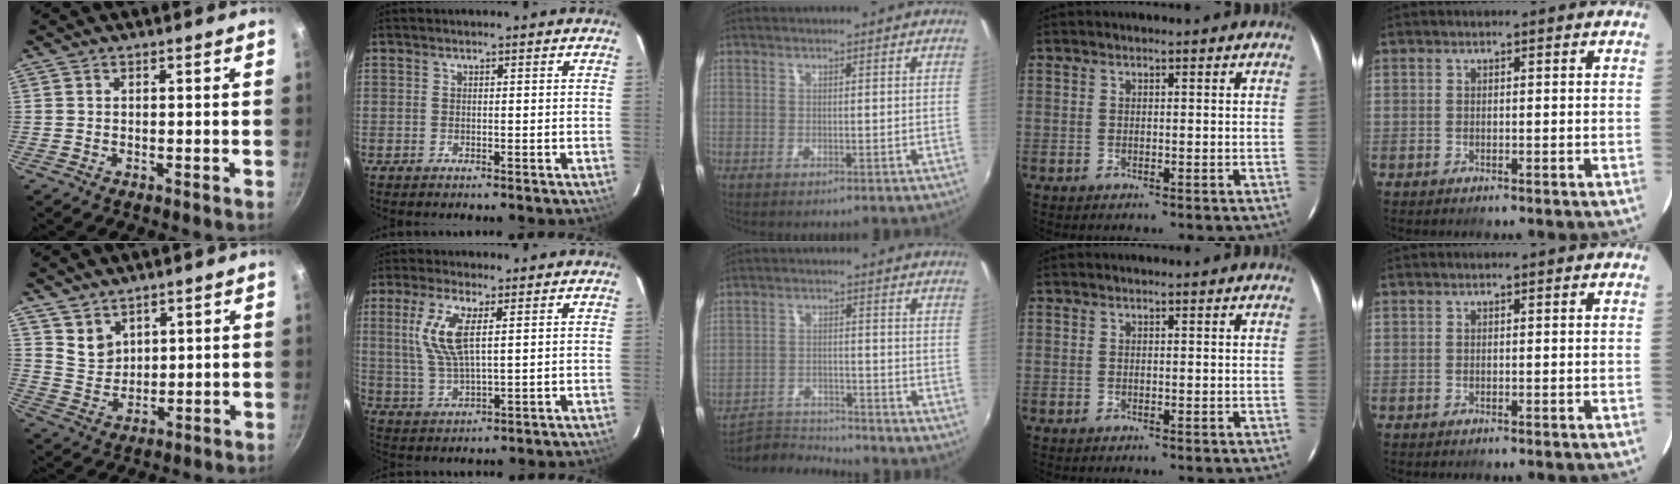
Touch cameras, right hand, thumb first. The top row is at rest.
{"thumb": {"total": 5.3, "force": [3.7, 3.4, 1.5], "torque": [-0.006, -0.019, 0.081]}, "index": {"total": 9.3, "force": [2.8, 2.9, 8.3], "torque": [-0.180, 0.005, 0.062]}, "middle": {"total": 7.0, "force": [-7.0, 0.8, 0.0], "torque": [-0.027, 0.007, -0.127]}}